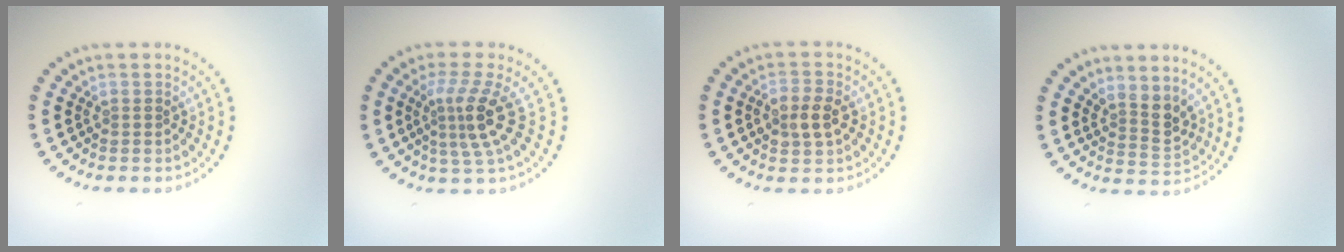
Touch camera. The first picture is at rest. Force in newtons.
{"total": 3.7, "press": 2.6, "slide": 2.7}
{"total": 2.8, "press": 2.8, "slide": 0.1}
{"total": 2.7, "press": 2.0, "slide": 1.7}